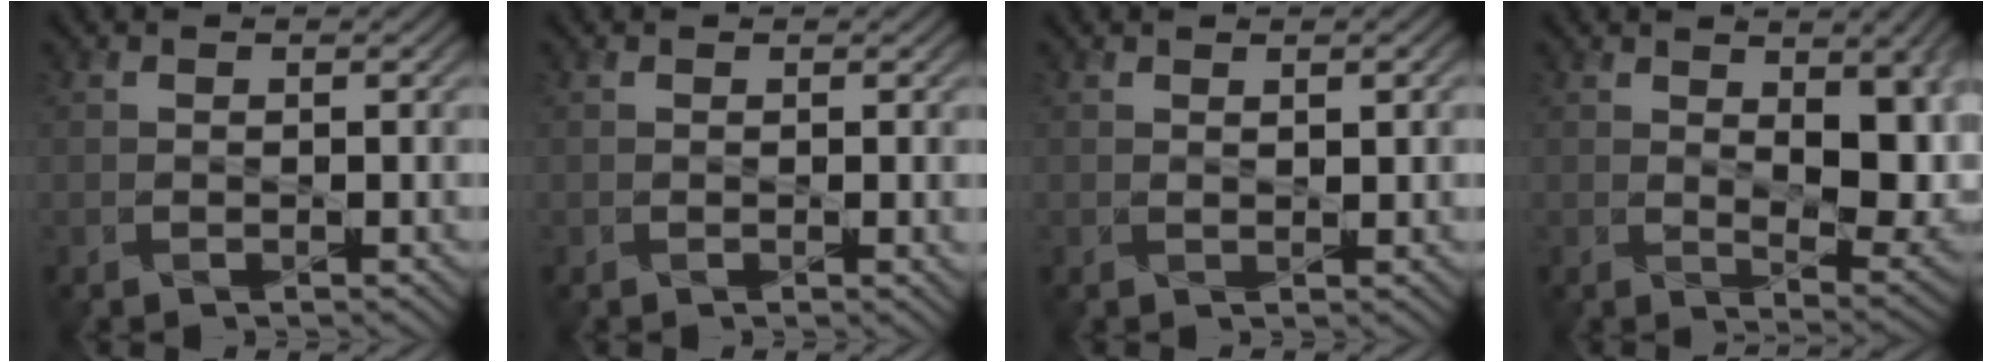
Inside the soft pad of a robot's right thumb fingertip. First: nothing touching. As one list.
[{"total": 0.8, "force": [0.0, 0.1, 0.7], "torque": [-0.010, -0.004, 0.002]}, {"total": 1.5, "force": [0.7, 0.2, 1.3], "torque": [-0.020, -0.001, 0.014]}, {"total": 10.4, "force": [2.5, 4.3, 9.1], "torque": [-0.141, -0.011, 0.047]}]